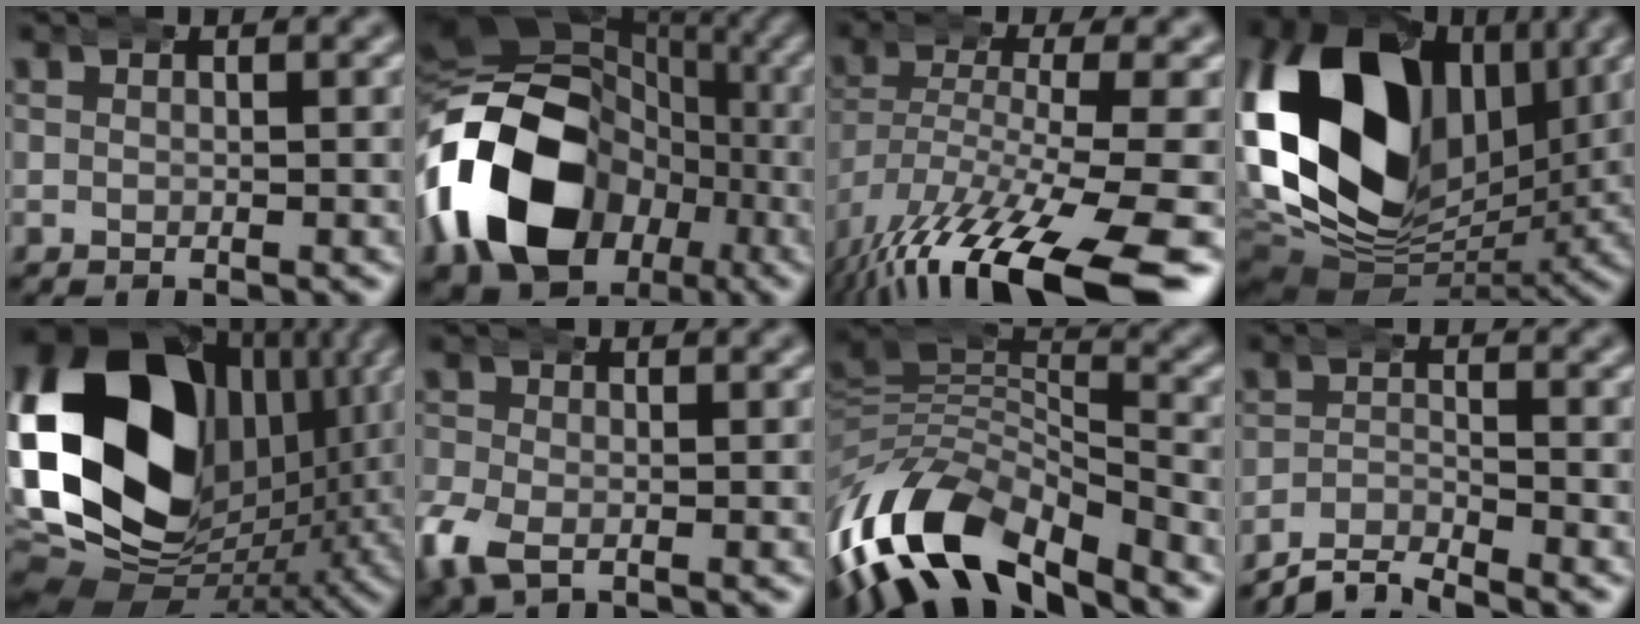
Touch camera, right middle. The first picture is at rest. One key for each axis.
{"total": 18.2, "fx": -1.4, "fy": 13.8, "fz": 11.8, "tx": -0.210, "ty": -0.023, "tz": -0.018}
{"total": 11.1, "fx": -6.4, "fy": 4.0, "fz": 8.2, "tx": -0.169, "ty": -0.047, "tz": -0.071}
{"total": 23.4, "fx": 2.6, "fy": 16.3, "fz": 16.5, "tx": -0.281, "ty": -0.031, "tz": 0.054}
{"total": 30.3, "fx": 1.0, "fy": 20.7, "fz": 22.1, "tx": -0.372, "ty": -0.032, "tz": 0.031}
{"total": 3.4, "fx": -1.3, "fy": 2.4, "fz": 2.0, "tx": -0.067, "ty": -0.016, "tz": -0.016}
{"total": 11.8, "fx": -4.7, "fy": 7.9, "fz": 7.3, "tx": -0.169, "ty": -0.051, "tz": -0.066}
{"total": 4.4, "fx": -4.2, "fy": 1.0, "fz": 1.1, "tx": -0.018, "ty": -0.009, "tz": -0.072}